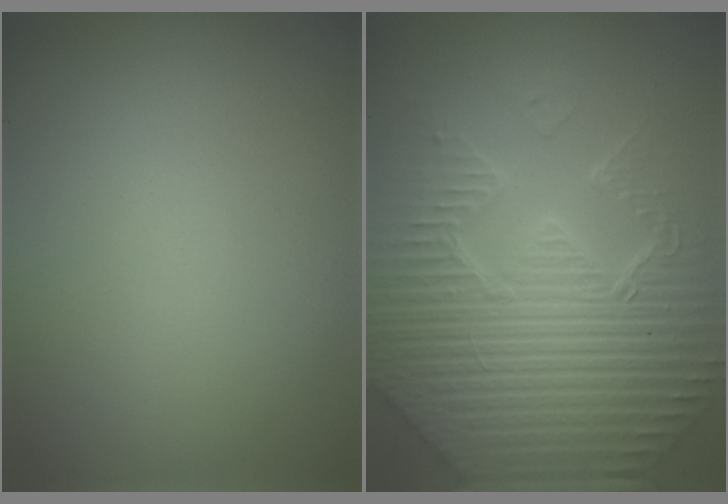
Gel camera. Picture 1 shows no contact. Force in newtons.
{"total": 7.7, "press": 7.4, "slide": 2.0}